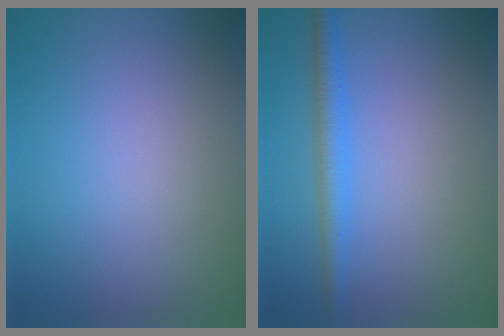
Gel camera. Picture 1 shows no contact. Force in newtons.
{"total": 2.4, "press": 2.4, "slide": 0.2}